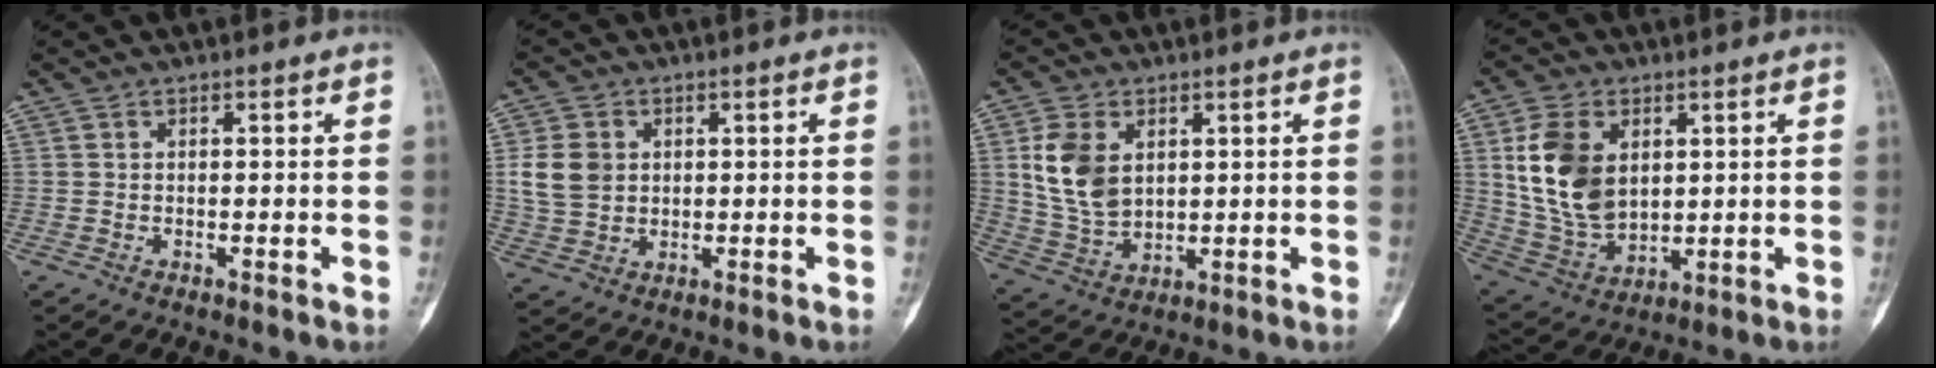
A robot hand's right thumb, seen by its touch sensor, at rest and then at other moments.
{"total": 7.6, "force": [1.3, 6.2, 4.2], "torque": [-0.070, -0.002, 0.029]}
{"total": 10.5, "force": [2.8, 7.0, 7.3], "torque": [-0.129, -0.012, 0.065]}
{"total": 14.7, "force": [3.5, 9.9, 10.3], "torque": [-0.176, -0.016, 0.079]}